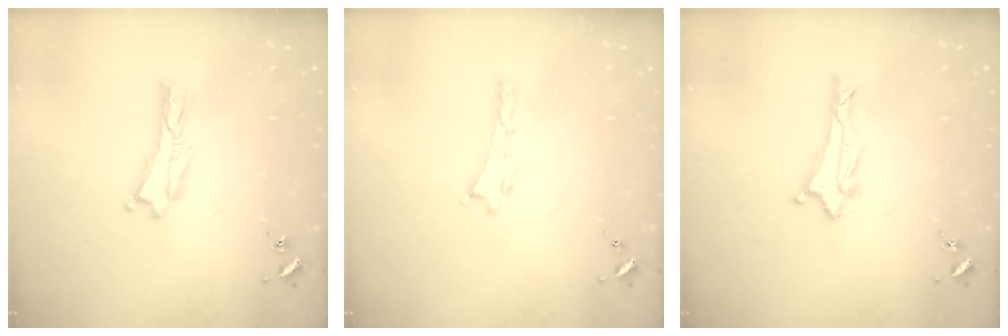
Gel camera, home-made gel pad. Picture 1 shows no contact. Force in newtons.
{"total": 0.0}
{"total": 2.0, "press": 1.8, "slide": 0.8}